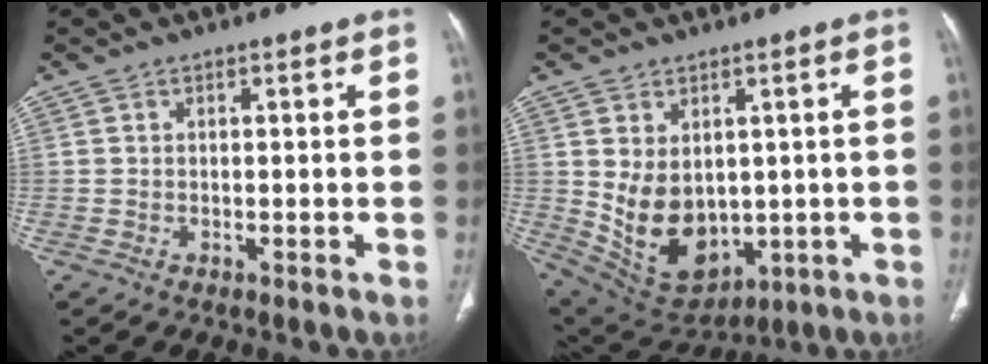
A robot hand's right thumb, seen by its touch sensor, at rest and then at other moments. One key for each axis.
{"total": 12.8, "fx": 0.2, "fy": 9.1, "fz": 9.0, "tx": -0.129, "ty": -0.013, "tz": 0.042}